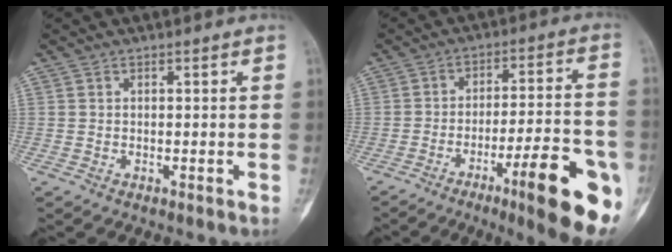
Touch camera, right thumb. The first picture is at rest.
{"total": 17.8, "force": [-8.0, 3.4, 15.5], "torque": [-0.181, 0.032, -0.111]}